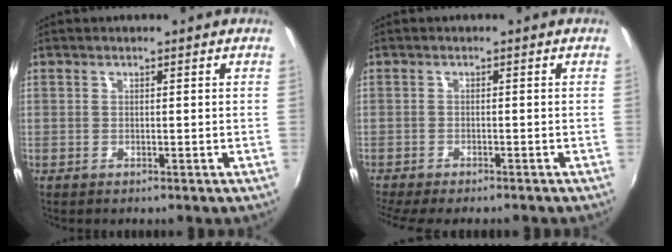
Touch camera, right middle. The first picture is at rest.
{"total": 6.0, "force": [-5.2, 0.8, 2.8], "torque": [-0.066, -0.025, -0.086]}